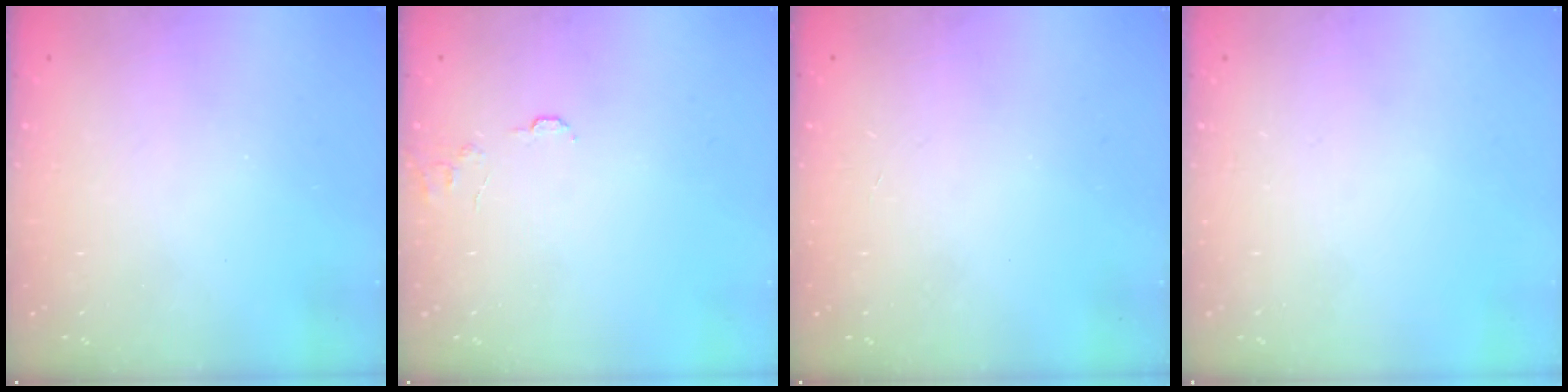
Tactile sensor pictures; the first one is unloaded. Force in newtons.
{"total": 5.0, "press": 4.9, "slide": 0.4}
{"total": 0.0}
{"total": 0.0}